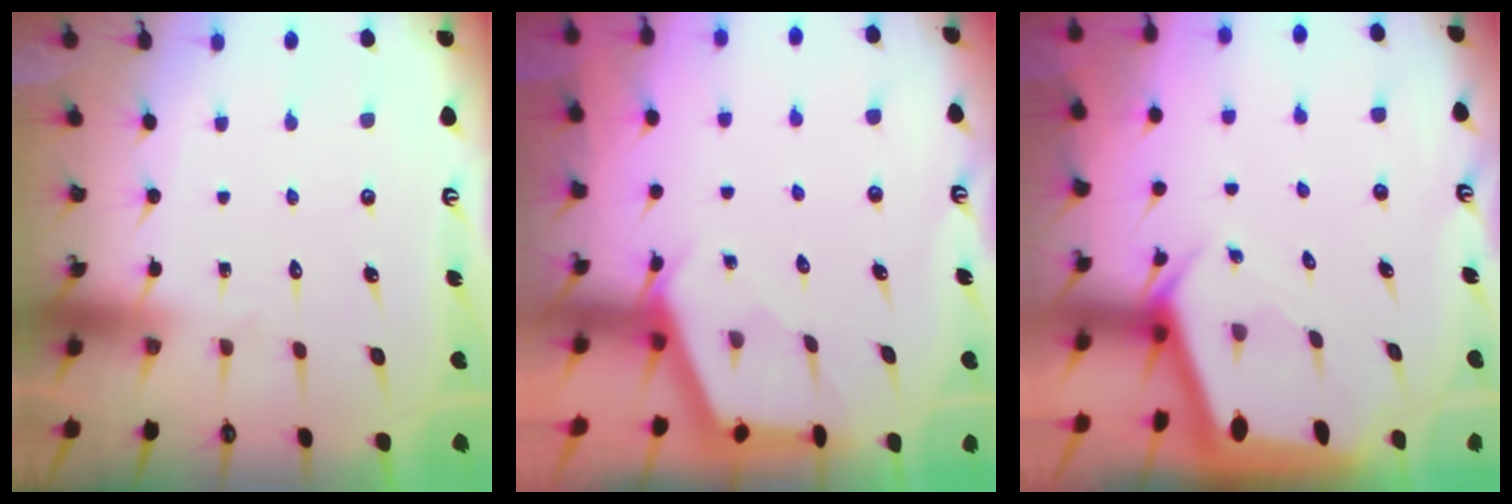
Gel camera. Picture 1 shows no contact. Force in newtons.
{"total": 2.8, "press": 2.8, "slide": 0.3}
{"total": 3.0, "press": 3.0, "slide": 0.1}